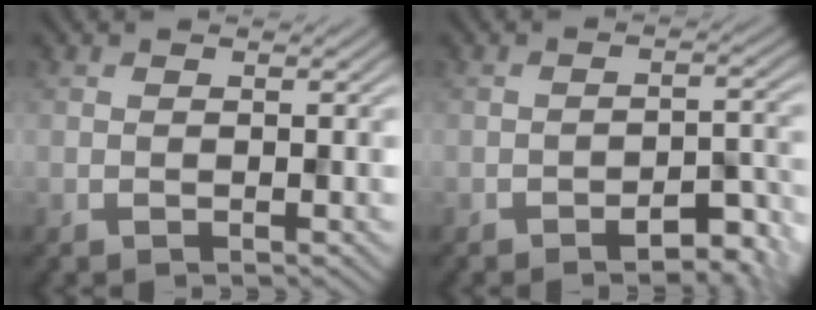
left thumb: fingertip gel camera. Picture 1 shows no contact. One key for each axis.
{"total": 4.3, "fx": -3.6, "fy": 0.6, "fz": 2.3, "tx": -0.030, "ty": 0.008, "tz": -0.044}